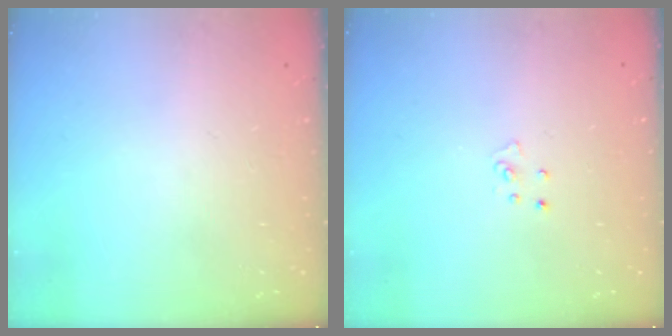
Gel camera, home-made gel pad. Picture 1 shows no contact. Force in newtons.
{"total": 3.1, "press": 3.1, "slide": 0.2}